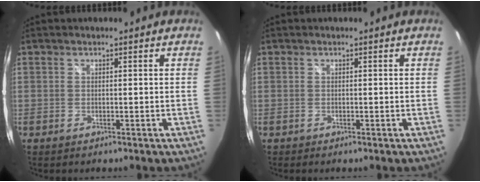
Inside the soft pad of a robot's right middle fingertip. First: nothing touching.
{"total": 0.0}